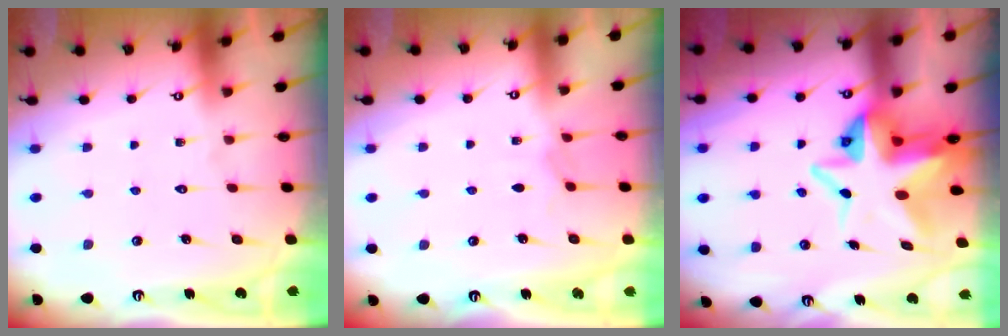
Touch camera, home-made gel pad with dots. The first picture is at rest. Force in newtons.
{"total": 3.7, "press": 3.6, "slide": 0.6}
{"total": 10.1, "press": 10.0, "slide": 0.8}